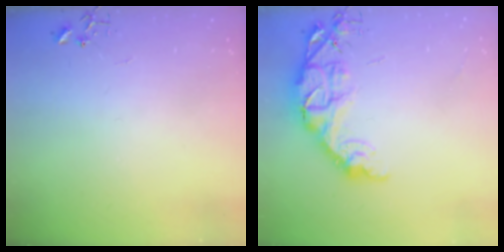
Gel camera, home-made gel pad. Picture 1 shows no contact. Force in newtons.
{"total": 14.4, "press": 14.4, "slide": 1.1}